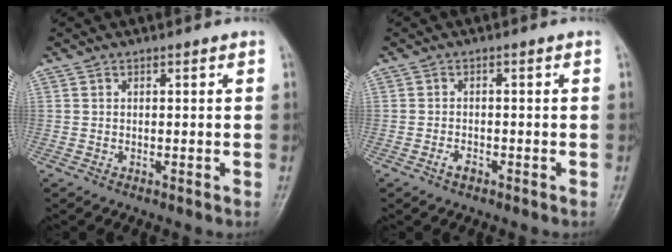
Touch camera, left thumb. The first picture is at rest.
{"total": 1.7, "force": [-1.1, 0.9, 0.9], "torque": [-0.016, 0.010, -0.020]}